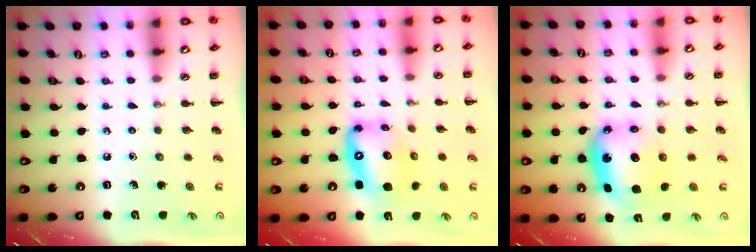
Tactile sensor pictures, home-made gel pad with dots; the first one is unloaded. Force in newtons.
{"total": 13.2, "press": 12.7, "slide": 3.6}
{"total": 6.4, "press": 6.3, "slide": 1.3}